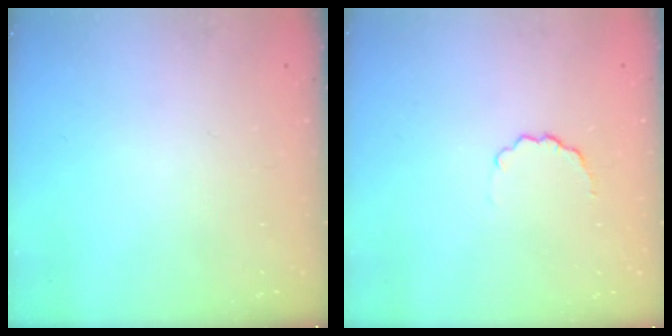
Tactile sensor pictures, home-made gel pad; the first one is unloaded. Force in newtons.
{"total": 3.4, "press": 3.2, "slide": 1.0}